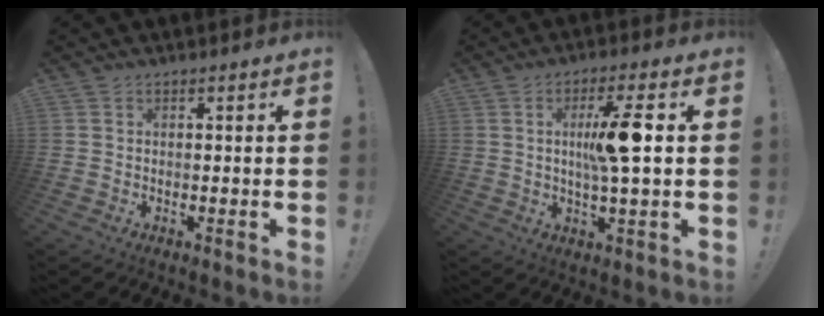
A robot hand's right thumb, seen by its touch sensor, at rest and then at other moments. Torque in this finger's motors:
{"motor_torque": [-0.17, 0.32, 1.05, 0.00, 0.22]}